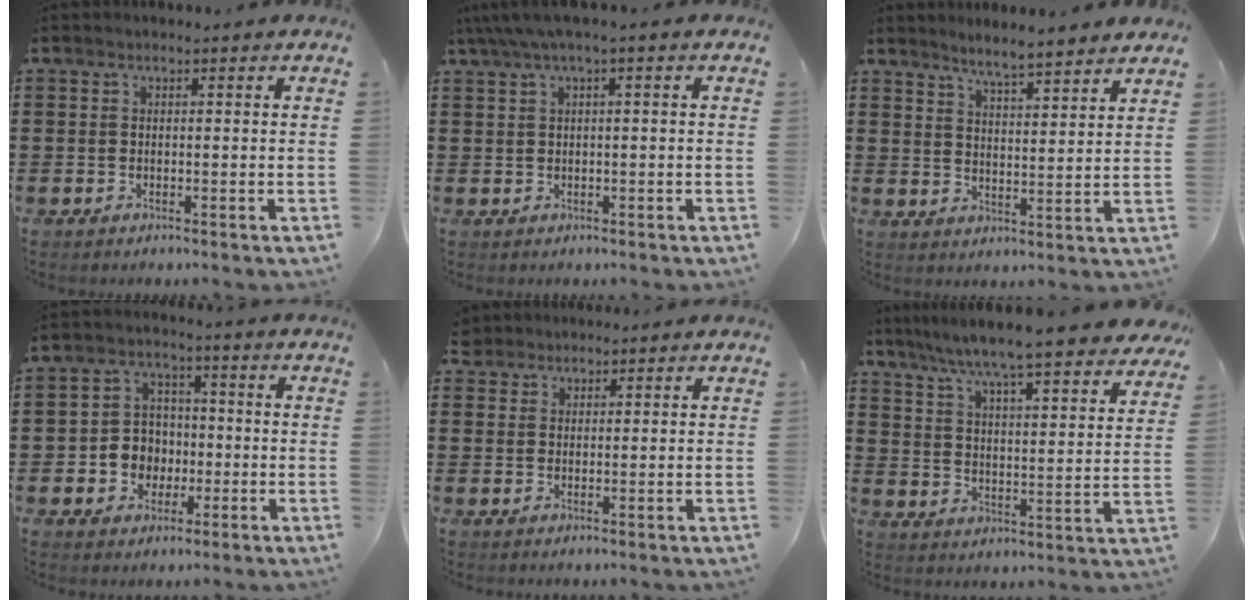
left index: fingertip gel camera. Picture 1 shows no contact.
{"total": 2.2, "force": [0.1, 0.1, 2.2], "torque": [-0.038, -0.003, 0.001]}
{"total": 4.4, "force": [4.3, -0.6, 1.1], "torque": [-0.037, -0.021, 0.075]}
{"total": 5.7, "force": [-1.1, 5.3, 1.7], "torque": [-0.049, 0.017, -0.019]}
{"total": 2.2, "force": [1.8, 1.2, 0.1], "torque": [-0.011, 0.008, 0.036]}
{"total": 6.7, "force": [6.2, -0.6, 2.5], "torque": [-0.078, -0.045, 0.100]}